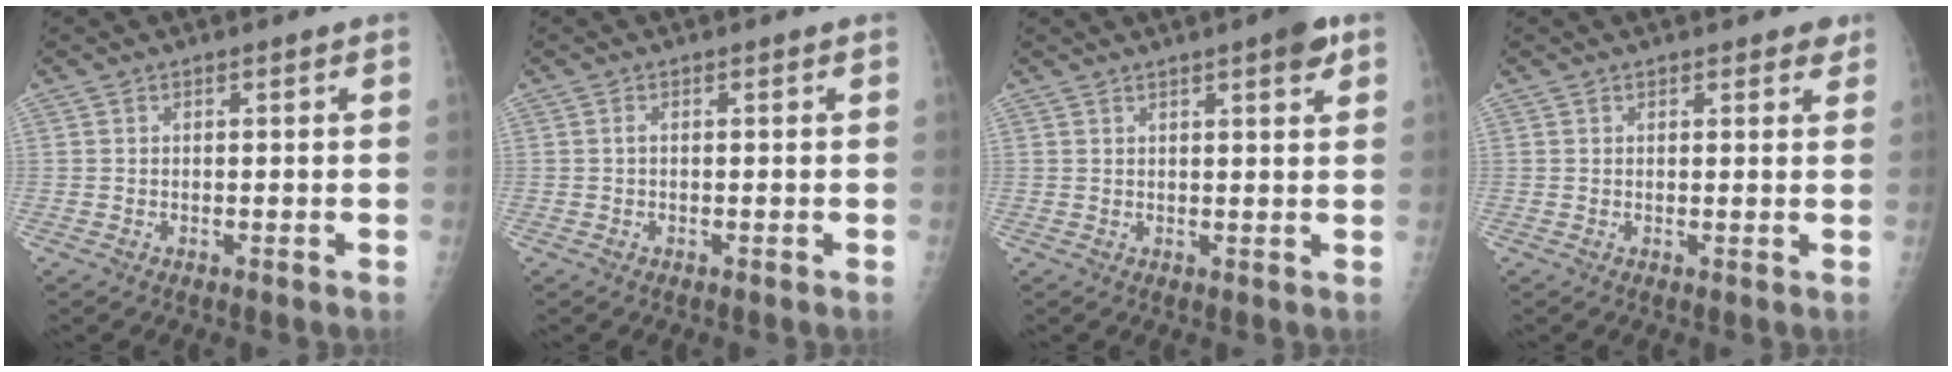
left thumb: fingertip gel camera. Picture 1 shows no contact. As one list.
[{"total": 0.6, "force": [0.0, 0.3, 0.5], "torque": [-0.009, 0.000, -0.003]}, {"total": 4.4, "force": [2.5, 1.0, 3.5], "torque": [-0.039, -0.008, 0.029]}, {"total": 2.1, "force": [1.6, 1.2, 0.7], "torque": [0.016, -0.006, 0.013]}]